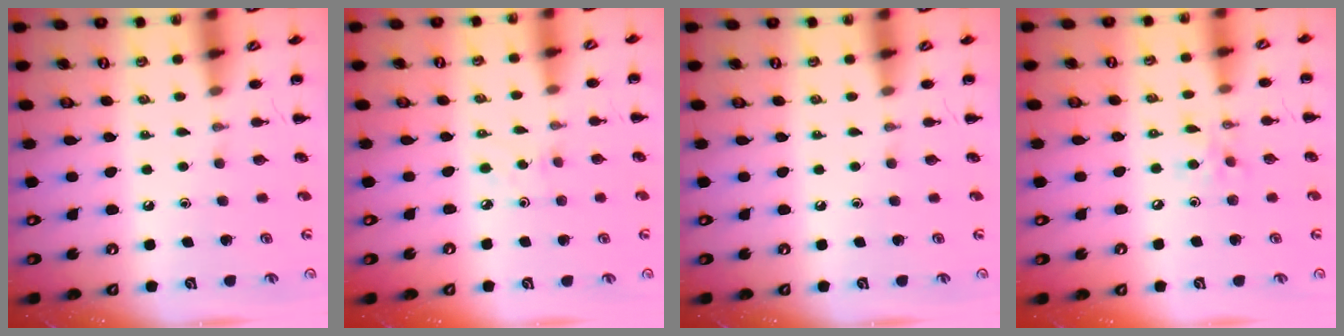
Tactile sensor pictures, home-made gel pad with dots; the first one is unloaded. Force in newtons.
{"total": 2.1, "press": 2.0, "slide": 0.8}
{"total": 0.0}
{"total": 5.2, "press": 5.1, "slide": 0.8}